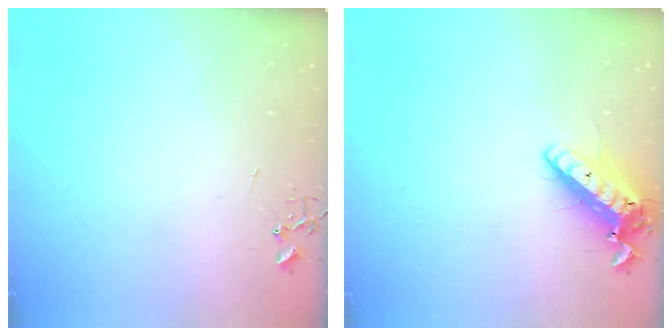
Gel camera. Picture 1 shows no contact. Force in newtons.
{"total": 14.7, "press": 14.4, "slide": 2.9}